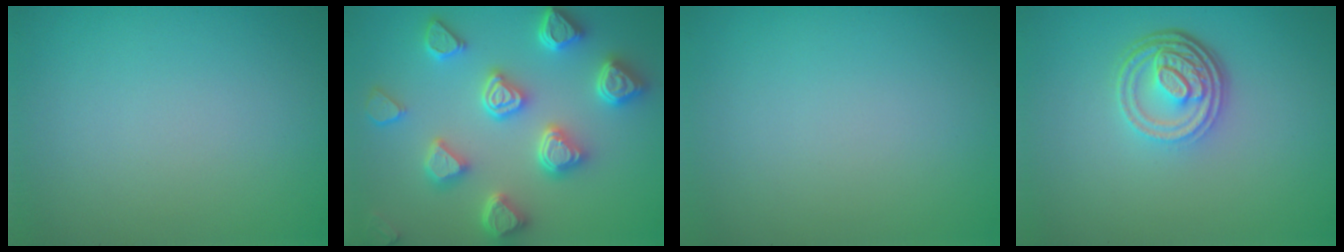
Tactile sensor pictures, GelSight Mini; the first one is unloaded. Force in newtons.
{"total": 6.5, "press": 6.0, "slide": 2.4}
{"total": 0.0}
{"total": 4.7, "press": 3.5, "slide": 3.2}